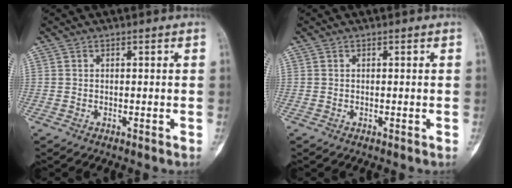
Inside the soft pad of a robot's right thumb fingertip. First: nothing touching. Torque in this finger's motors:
{"motor_torque": [0.21, 0.07, -0.03, 0.02, 0.00]}